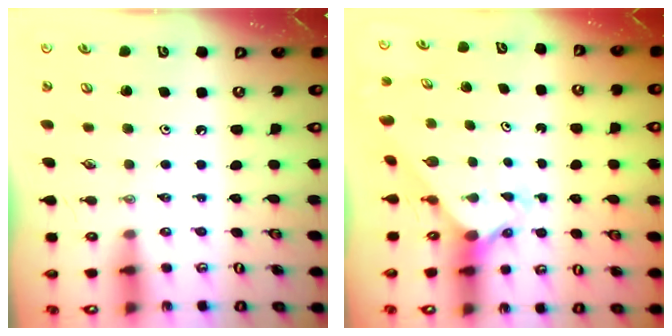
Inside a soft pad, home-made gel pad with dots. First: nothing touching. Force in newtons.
{"total": 2.4, "press": 2.4, "slide": 0.2}